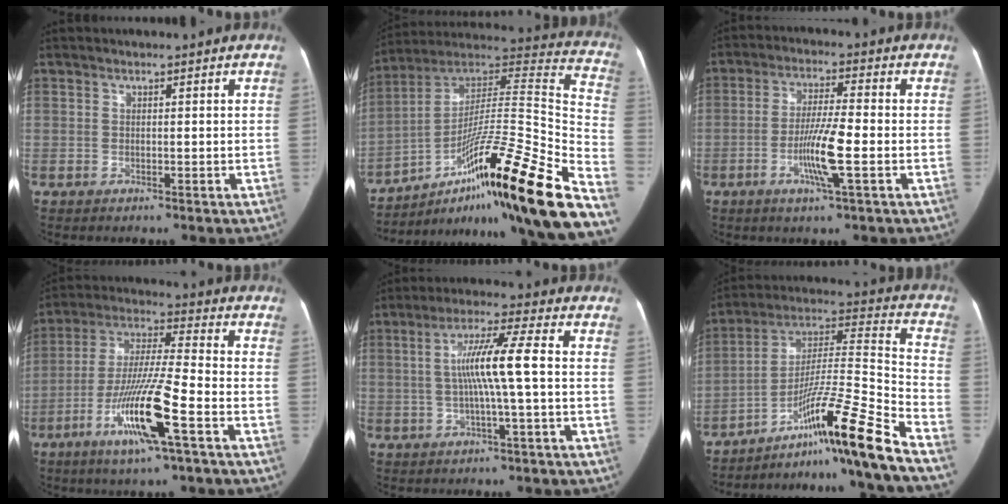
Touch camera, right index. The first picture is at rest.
{"total": 33.9, "force": [-20.7, 1.2, 26.9], "torque": [-0.333, 0.015, -0.340]}
{"total": 8.3, "force": [-2.6, 0.2, 7.9], "torque": [-0.149, -0.006, -0.051]}
{"total": 14.7, "force": [-6.3, 0.4, 13.3], "torque": [-0.264, -0.013, -0.116]}
{"total": 8.8, "force": [-0.2, -0.4, 8.8], "torque": [-0.162, 0.014, -0.006]}
{"total": 21.0, "force": [-14.7, -2.3, 14.9], "torque": [-0.240, 0.003, -0.248]}